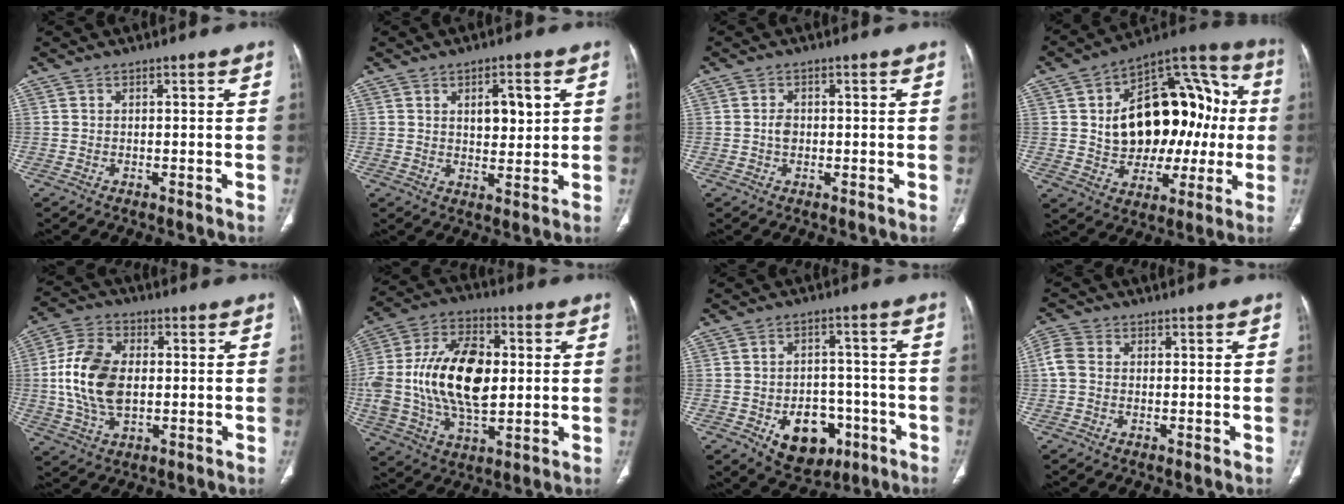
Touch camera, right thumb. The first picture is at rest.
{"total": 6.1, "force": [1.9, 2.9, 5.0], "torque": [-0.061, -0.013, 0.032]}
{"total": 1.9, "force": [-0.2, 1.4, 1.2], "torque": [-0.019, 0.003, -0.005]}
{"total": 25.4, "force": [1.6, 16.1, 19.6], "torque": [-0.247, 0.037, 0.035]}
{"total": 13.9, "force": [0.2, 8.8, 10.8], "torque": [-0.210, 0.010, 0.004]}
{"total": 22.9, "force": [1.1, 13.4, 18.5], "torque": [-0.362, 0.005, 0.023]}
{"total": 12.3, "force": [-4.8, 8.6, 7.3], "torque": [-0.060, 0.031, -0.057]}
{"total": 4.1, "force": [0.2, 3.3, 2.5], "torque": [-0.060, 0.010, -0.005]}